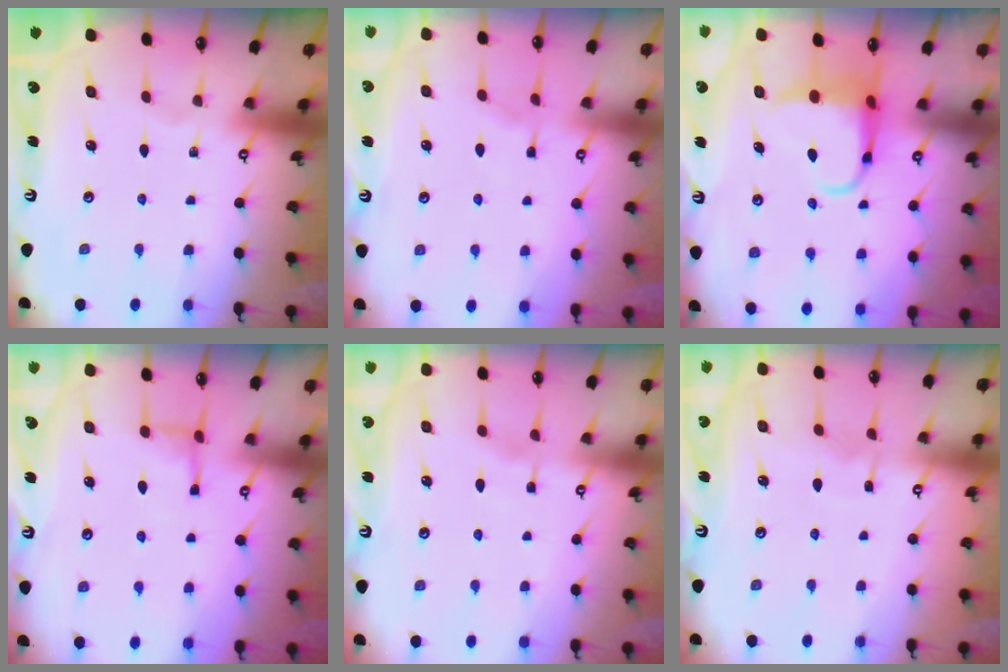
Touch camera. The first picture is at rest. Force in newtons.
{"total": 2.8, "press": 2.7, "slide": 0.3}
{"total": 6.7, "press": 6.6, "slide": 1.1}
{"total": 5.1, "press": 5.0, "slide": 0.7}
{"total": 3.5, "press": 3.5, "slide": 0.5}
{"total": 5.3, "press": 5.2, "slide": 0.5}